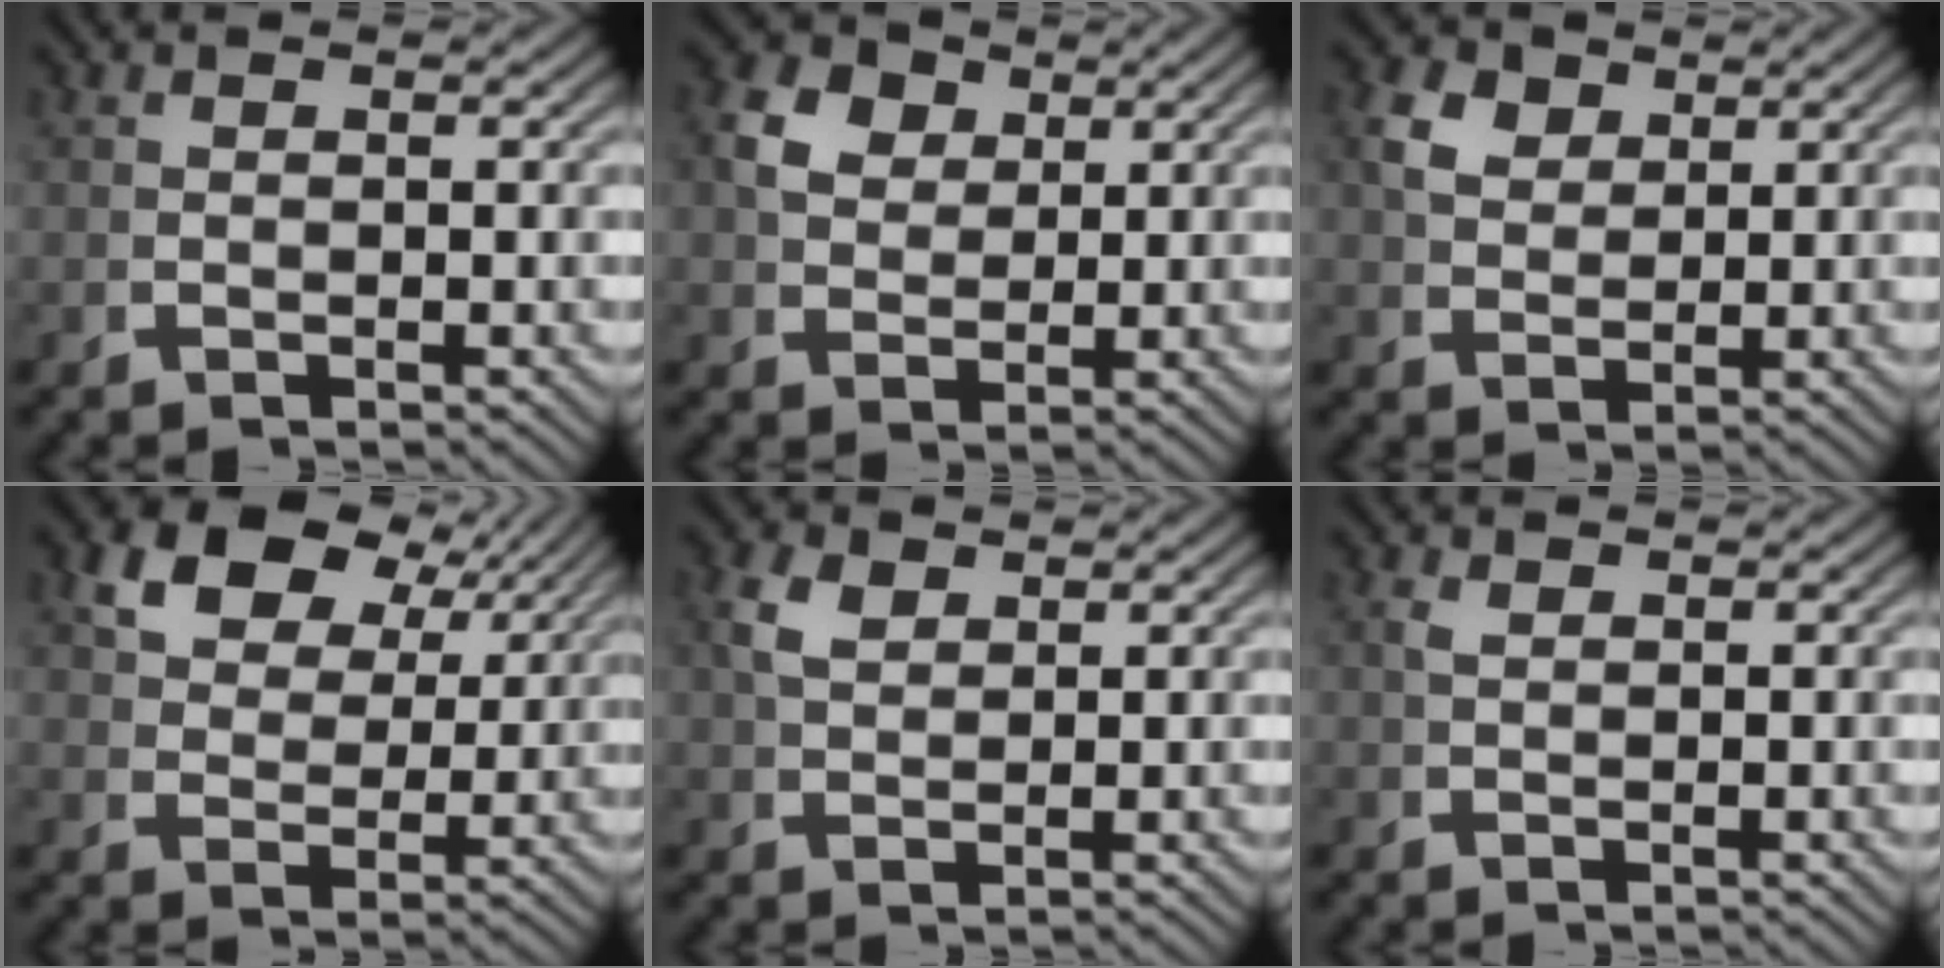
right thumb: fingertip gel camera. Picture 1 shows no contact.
{"total": 5.6, "force": [2.6, 4.1, 2.8], "torque": [-0.061, -0.004, 0.050]}
{"total": 4.5, "force": [2.8, 2.8, 2.2], "torque": [-0.039, 0.000, 0.054]}
{"total": 7.0, "force": [4.4, 3.6, 4.1], "torque": [-0.079, 0.006, 0.080]}
{"total": 2.8, "force": [2.1, 1.2, 1.5], "torque": [-0.023, 0.004, 0.045]}
{"total": 0.9, "force": [0.8, 0.0, 0.3], "torque": [-0.003, 0.002, 0.020]}